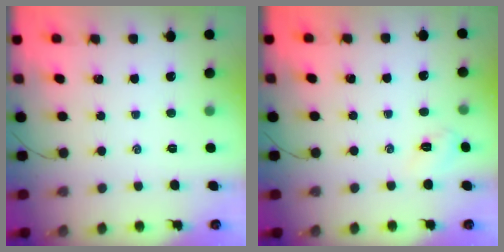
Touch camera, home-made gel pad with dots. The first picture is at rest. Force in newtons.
{"total": 5.1, "press": 4.9, "slide": 1.4}